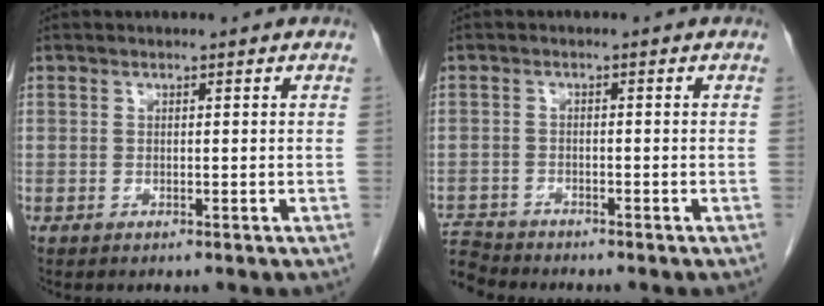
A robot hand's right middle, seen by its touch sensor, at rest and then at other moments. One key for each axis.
{"total": 4.5, "fx": -4.5, "fy": 0.4, "fz": -0.4, "tx": 0.008, "ty": -0.009, "tz": -0.087}